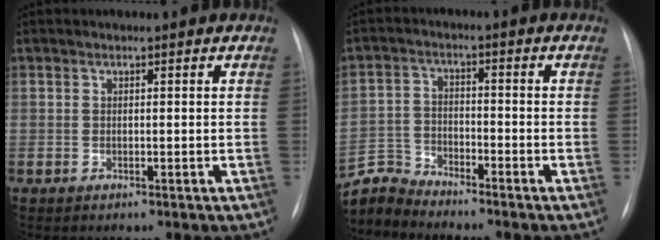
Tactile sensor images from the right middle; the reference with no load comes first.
{"total": 5.8, "force": [-5.7, -0.1, -1.0], "torque": [0.010, 0.001, -0.111]}